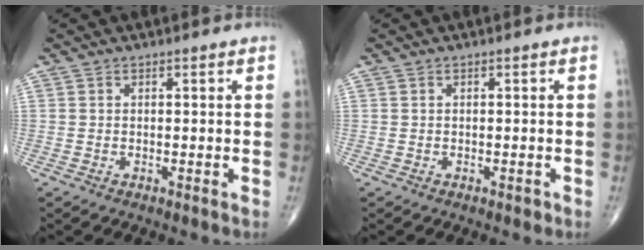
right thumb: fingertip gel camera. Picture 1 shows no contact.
{"total": 0.6, "force": [-0.2, 0.4, 0.4], "torque": [0.002, 0.000, -0.002]}